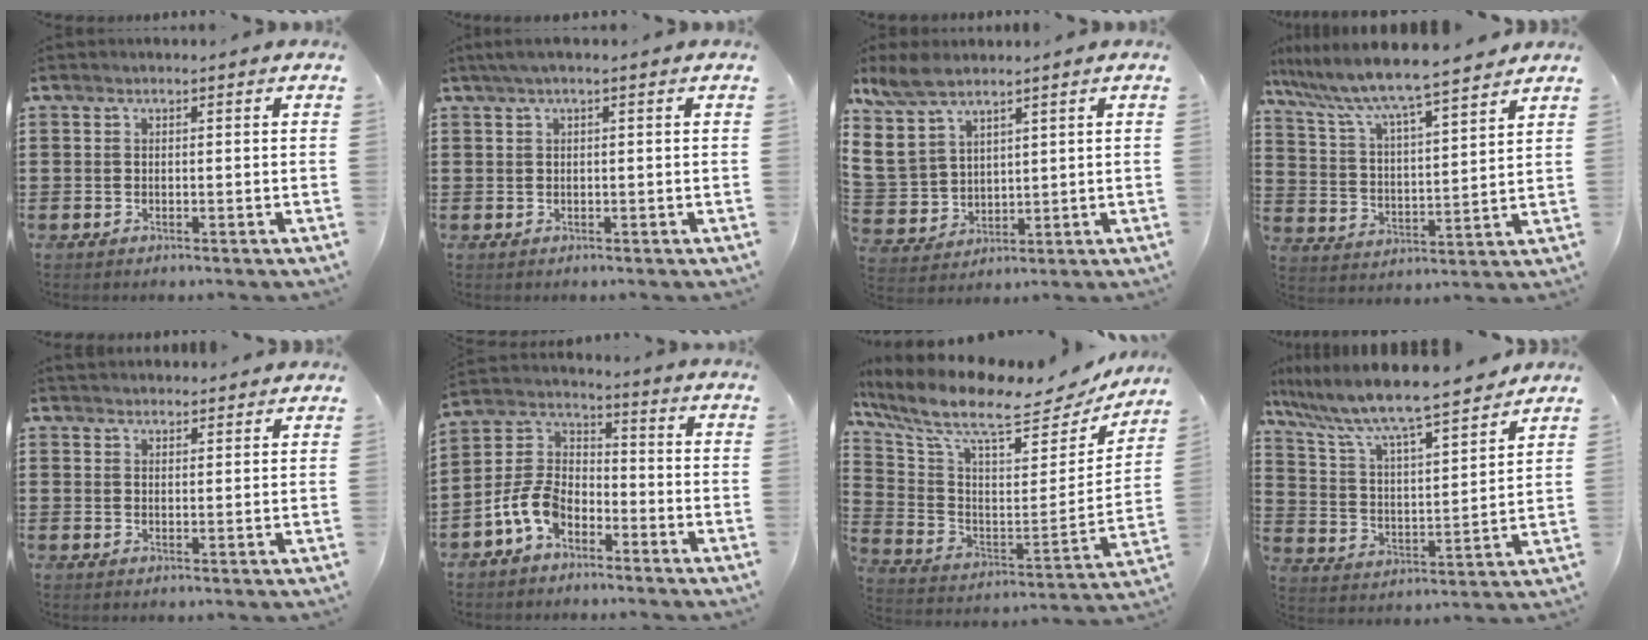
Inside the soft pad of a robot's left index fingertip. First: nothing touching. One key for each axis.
{"total": 1.4, "fx": 0.3, "fy": 0.1, "fz": 1.4, "tx": -0.022, "ty": -0.001, "tz": 0.005}
{"total": 6.8, "fx": 4.8, "fy": 4.1, "fz": 2.7, "tx": -0.091, "ty": -0.008, "tz": 0.088}
{"total": 7.4, "fx": 6.8, "fy": -0.1, "fz": 3.0, "tx": -0.089, "ty": -0.044, "tz": 0.112}
{"total": 2.2, "fx": 2.1, "fy": 0.2, "fz": -0.1, "tx": -0.004, "ty": -0.002, "tz": 0.042}
{"total": 8.1, "fx": -4.7, "fy": 4.5, "fz": 4.7, "tx": -0.141, "ty": -0.002, "tz": -0.102}
{"total": 9.8, "fx": 7.4, "fy": 2.3, "fz": 6.0, "tx": -0.148, "ty": -0.056, "tz": 0.124}
{"total": 8.3, "fx": 7.3, "fy": 0.4, "fz": 3.9, "tx": -0.109, "ty": -0.052, "tz": 0.119}